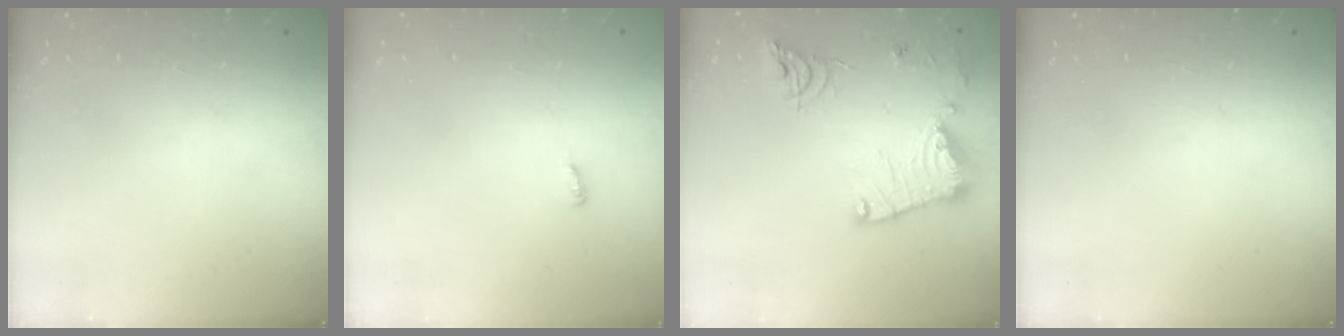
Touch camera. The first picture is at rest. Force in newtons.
{"total": 2.9, "press": 2.9, "slide": 0.2}
{"total": 17.8, "press": 17.8, "slide": 1.6}
{"total": 0.0}